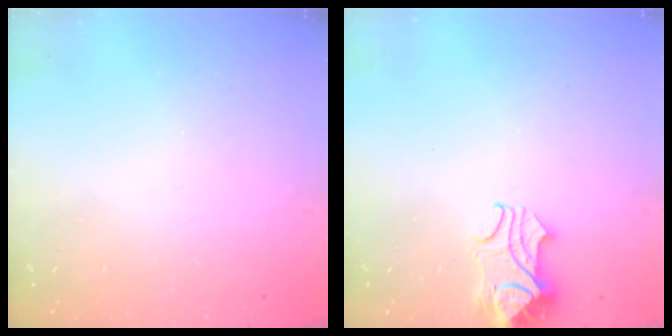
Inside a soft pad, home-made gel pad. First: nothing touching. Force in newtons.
{"total": 2.4, "press": 2.3, "slide": 0.6}